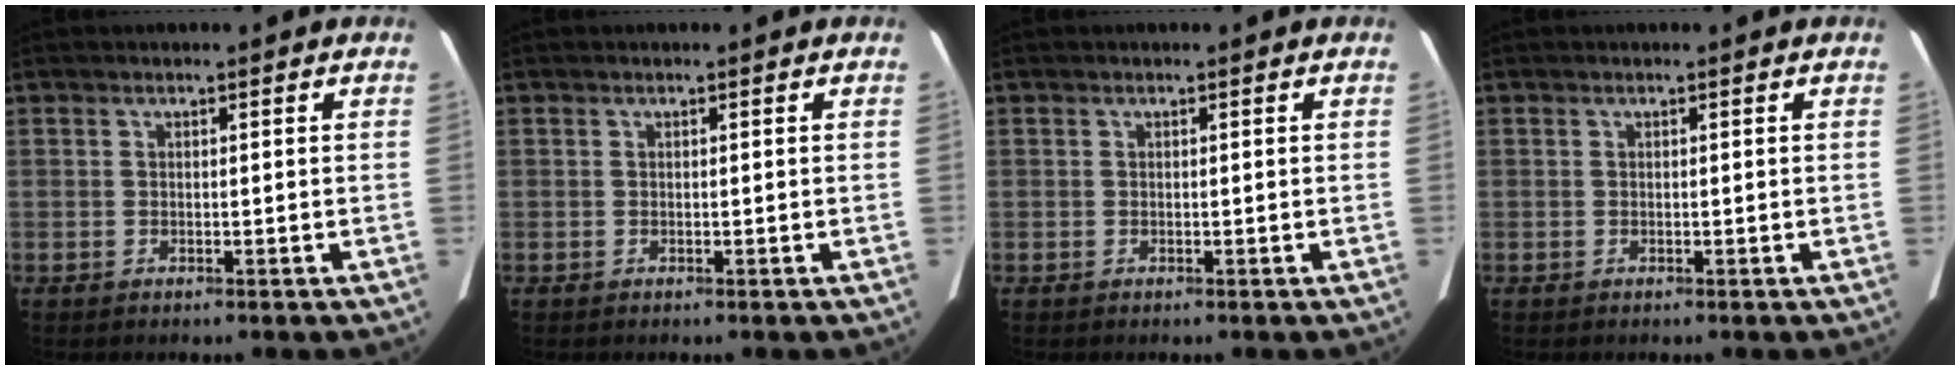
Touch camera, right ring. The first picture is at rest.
{"total": 0.0}
{"total": 0.0}
{"total": 0.0}